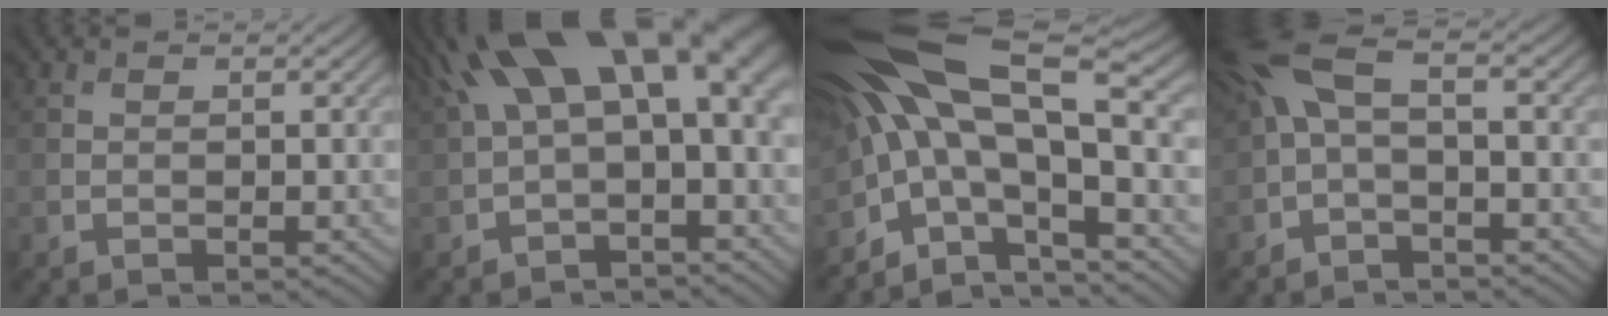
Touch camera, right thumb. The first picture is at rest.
{"total": 15.2, "force": [3.9, 7.1, 12.8], "torque": [-0.217, 0.020, 0.076]}
{"total": 14.9, "force": [-1.5, 6.3, 13.4], "torque": [-0.249, 0.006, -0.023]}
{"total": 7.5, "force": [0.2, 3.2, 6.8], "torque": [-0.172, 0.011, -0.002]}